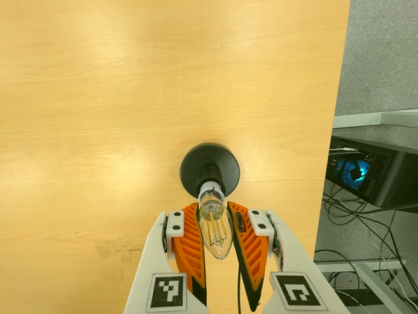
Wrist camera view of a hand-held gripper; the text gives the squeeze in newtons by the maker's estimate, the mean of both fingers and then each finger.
{"total": 23.1, "left": 26.1, "right": 20.0}